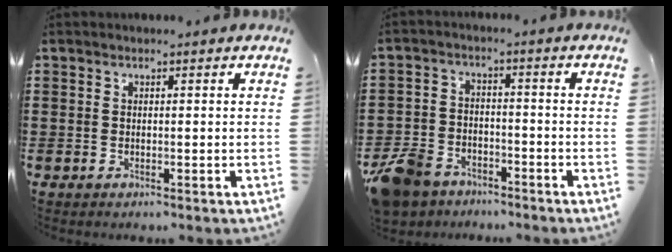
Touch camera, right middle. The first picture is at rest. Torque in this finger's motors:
{"motor_torque": [-1.32, 0.81, 0.86, 0.21]}